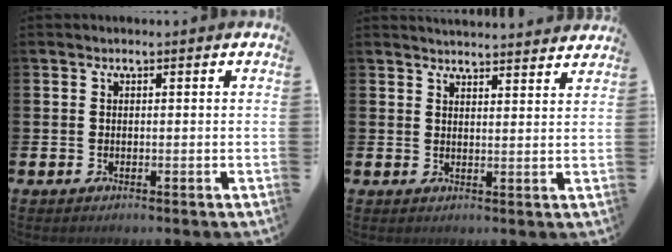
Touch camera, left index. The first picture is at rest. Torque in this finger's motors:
{"motor_torque": [0.76, -1.38, 0.01, 0.08]}